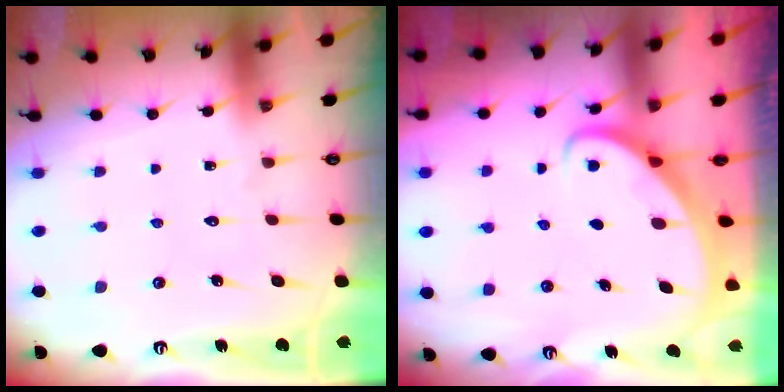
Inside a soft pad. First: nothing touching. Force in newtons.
{"total": 2.7, "press": 2.7, "slide": 0.3}